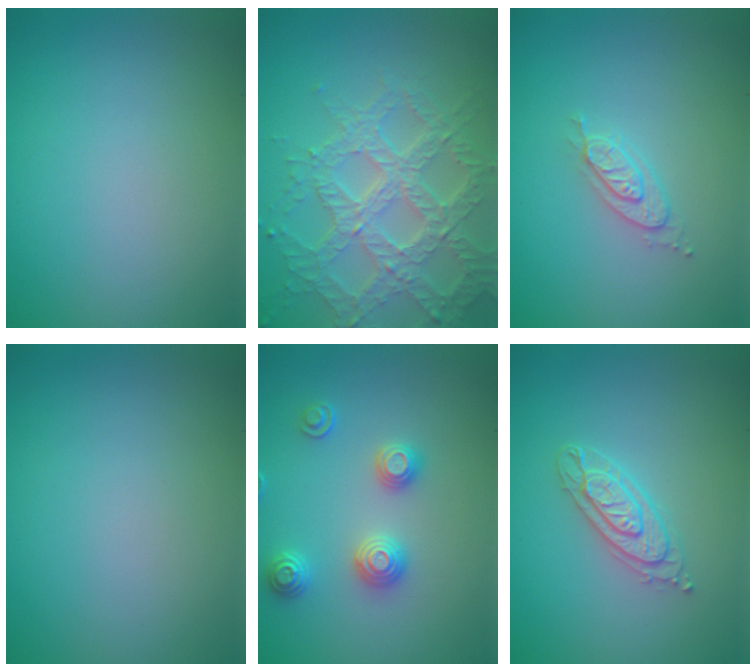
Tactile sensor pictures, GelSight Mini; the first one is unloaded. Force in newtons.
{"total": 7.2, "press": 5.3, "slide": 4.8}
{"total": 2.2, "press": 2.2, "slide": 0.3}
{"total": 0.0}
{"total": 2.8, "press": 2.7, "slide": 0.8}
{"total": 2.6, "press": 2.5, "slide": 0.5}